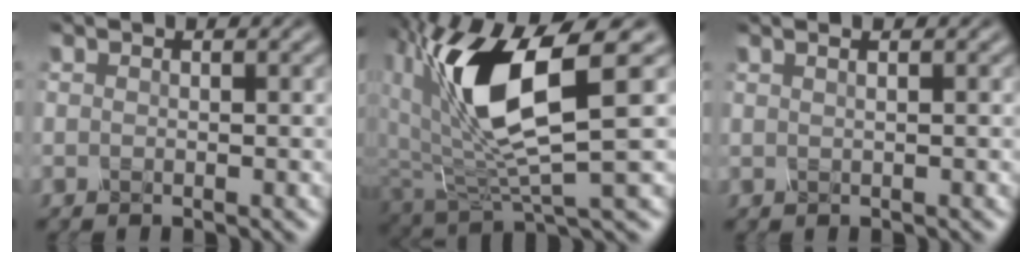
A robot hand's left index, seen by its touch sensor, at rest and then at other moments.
{"total": 8.8, "force": [2.6, 3.0, 7.8], "torque": [-0.171, -0.005, 0.058]}
{"total": 1.8, "force": [1.1, 0.8, 1.2], "torque": [-0.006, 0.016, -0.010]}